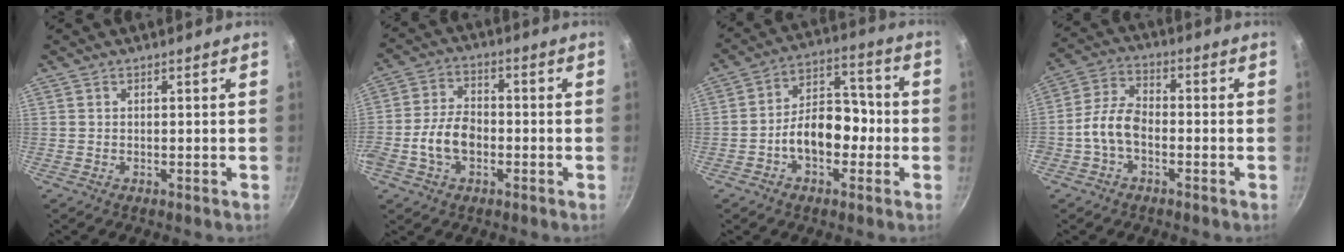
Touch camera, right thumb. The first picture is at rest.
{"total": 8.9, "force": [-2.4, 5.9, 6.2], "torque": [-0.101, 0.029, -0.053]}
{"total": 11.7, "force": [-3.0, 7.8, 8.2], "torque": [-0.083, 0.053, -0.058]}
{"total": 7.2, "force": [-2.4, 4.5, 5.1], "torque": [-0.094, 0.036, -0.055]}